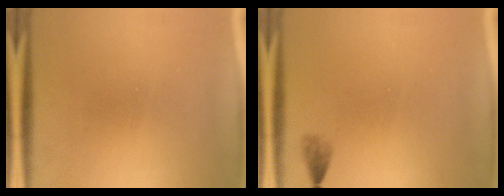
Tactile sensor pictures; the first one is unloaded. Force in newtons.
{"total": 1.4}